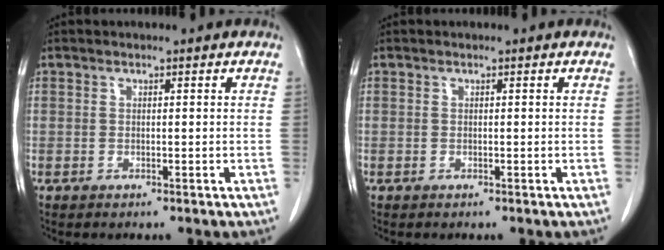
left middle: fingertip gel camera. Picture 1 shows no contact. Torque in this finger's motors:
{"motor_torque": [1.08, -1.06, 0.06, 0.00]}